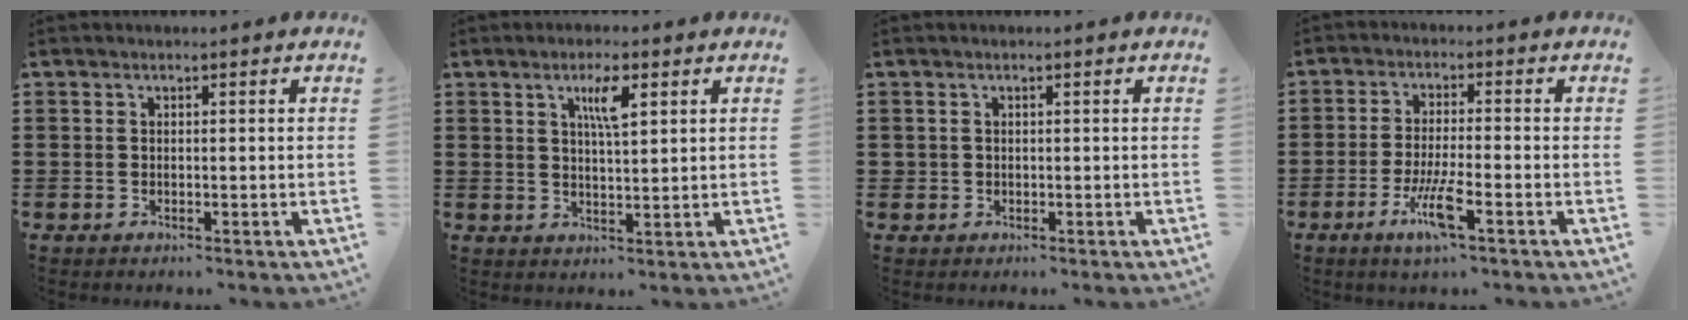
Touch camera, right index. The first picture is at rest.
{"total": 4.4, "force": [2.0, 1.0, 3.8], "torque": [-0.073, 0.006, 0.031]}
{"total": 0.7, "force": [0.0, 0.7, 0.1], "torque": [-0.004, 0.005, 0.000]}
{"total": 6.3, "force": [-3.2, 0.6, 5.5], "torque": [-0.113, -0.013, -0.061]}